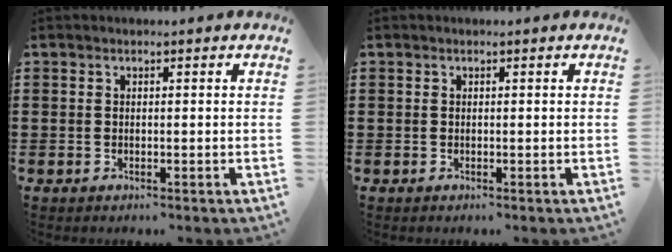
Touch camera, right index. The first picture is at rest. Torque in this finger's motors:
{"motor_torque": [-0.37, 0.54, -0.66, -0.21]}